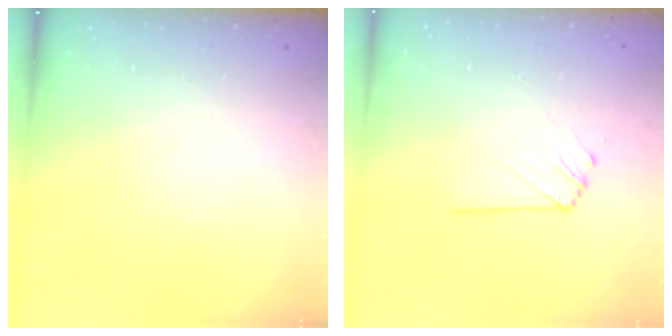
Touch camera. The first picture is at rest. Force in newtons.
{"total": 5.9, "press": 5.8, "slide": 0.9}